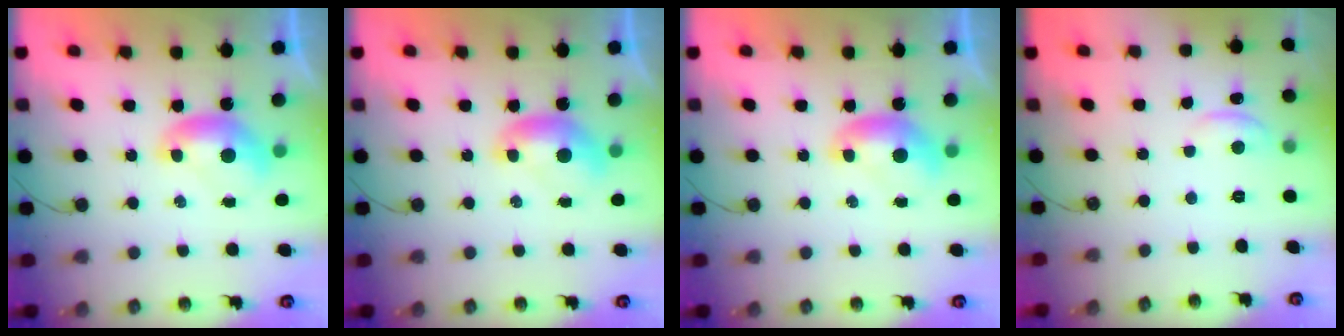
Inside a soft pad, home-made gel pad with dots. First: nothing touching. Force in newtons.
{"total": 0.0}
{"total": 0.0}
{"total": 0.6, "press": 0.1, "slide": 0.6}